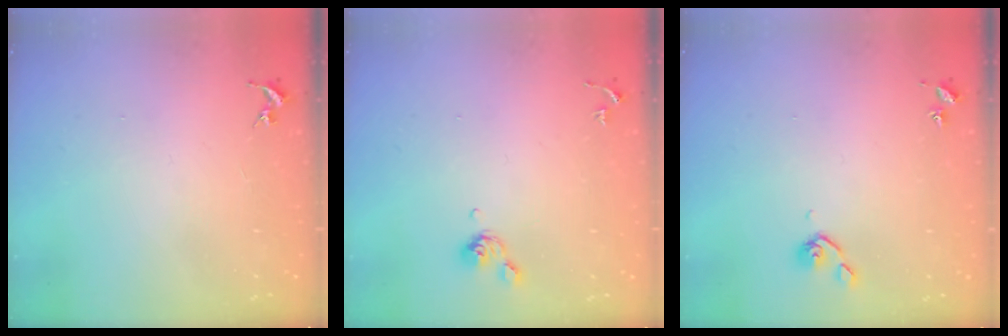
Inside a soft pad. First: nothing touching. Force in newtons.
{"total": 6.6, "press": 6.4, "slide": 1.5}
{"total": 4.7, "press": 4.6, "slide": 1.2}